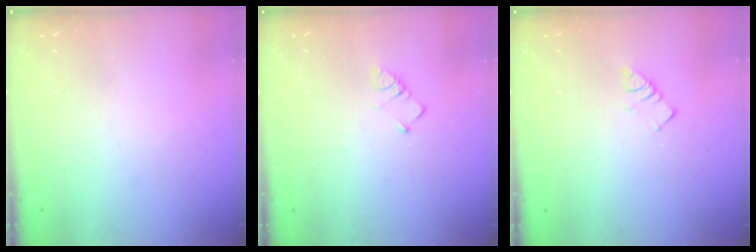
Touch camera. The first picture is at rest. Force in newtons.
{"total": 2.7, "press": 2.7, "slide": 0.4}
{"total": 4.4, "press": 4.3, "slide": 0.5}